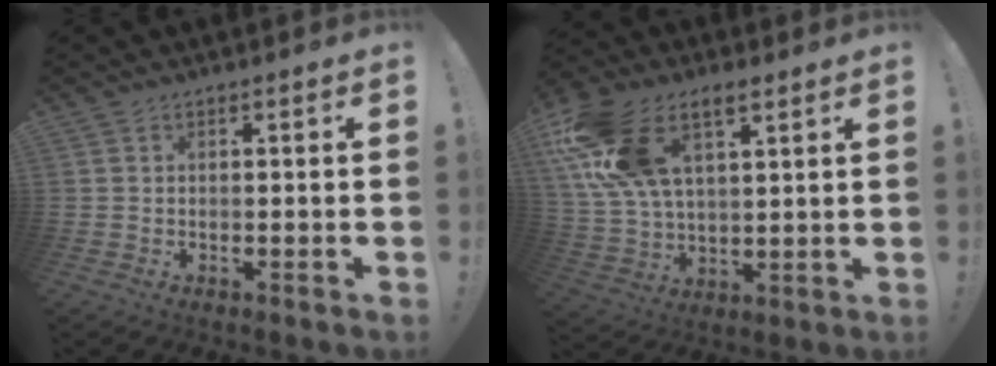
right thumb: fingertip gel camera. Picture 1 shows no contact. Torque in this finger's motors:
{"motor_torque": [1.25, 3.75, 1.02, -0.27, 0.77]}